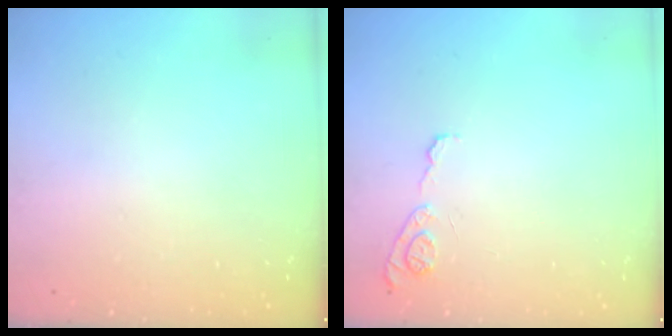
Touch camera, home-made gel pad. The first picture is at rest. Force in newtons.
{"total": 7.6, "press": 7.5, "slide": 0.8}